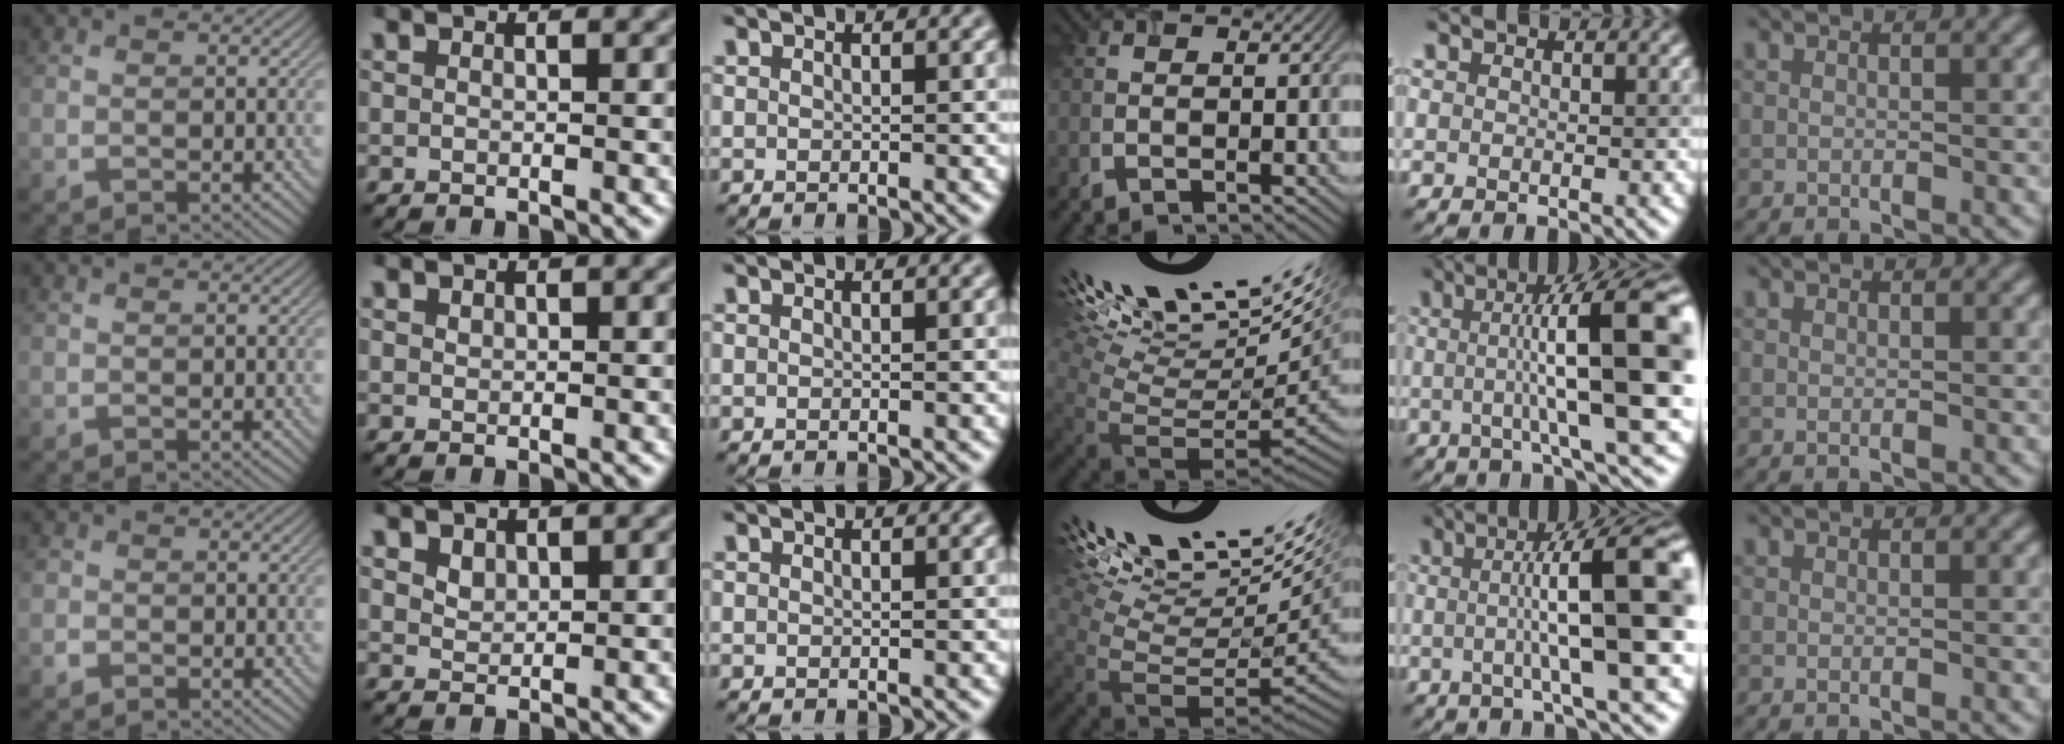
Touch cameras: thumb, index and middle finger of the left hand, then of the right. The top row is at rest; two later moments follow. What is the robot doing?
{"motion": "screw", "object": "timer"}